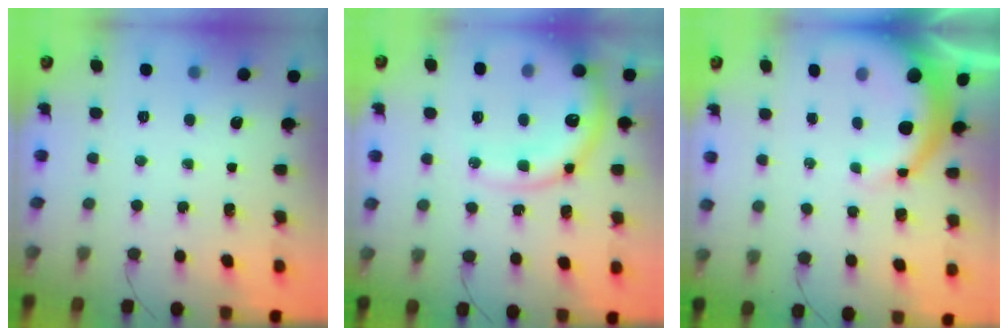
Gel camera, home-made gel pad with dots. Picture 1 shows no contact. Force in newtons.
{"total": 16.5, "press": 16.1, "slide": 3.3}
{"total": 9.5, "press": 9.3, "slide": 2.0}